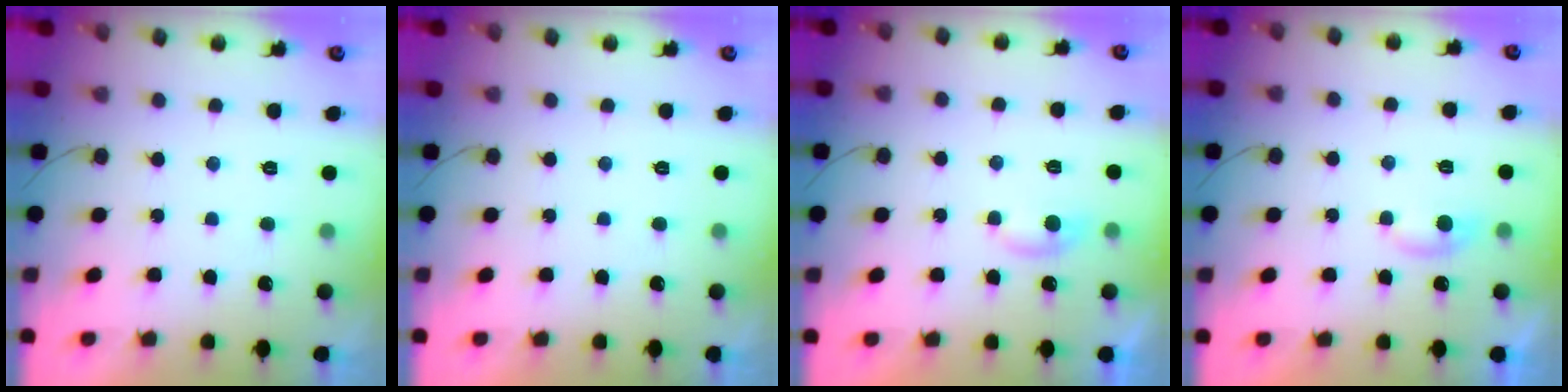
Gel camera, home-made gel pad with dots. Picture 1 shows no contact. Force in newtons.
{"total": 0.0}
{"total": 4.5, "press": 4.5, "slide": 0.5}
{"total": 4.5, "press": 4.5, "slide": 0.5}